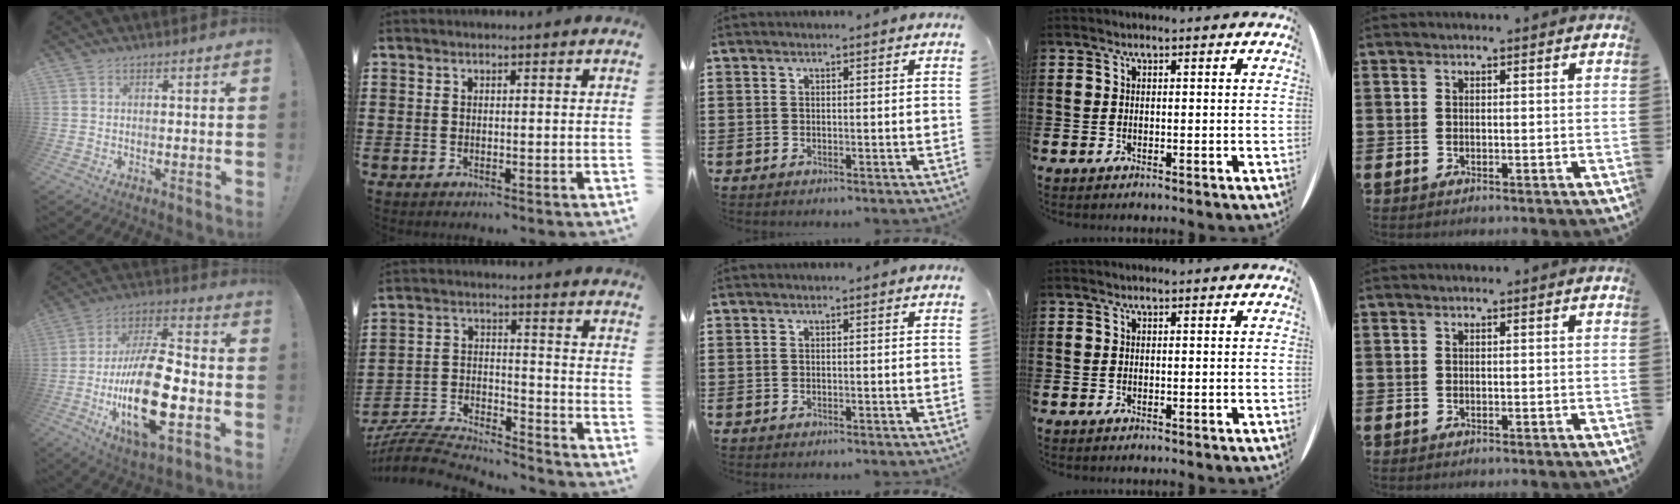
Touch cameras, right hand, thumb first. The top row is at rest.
{"thumb": {"total": 24.3, "force": [-5.8, 9.5, 21.6], "torque": [-0.420, 0.018, -0.091]}, "index": {"total": 7.4, "force": [-7.2, 0.8, 1.6], "torque": [-0.044, -0.002, -0.146]}}